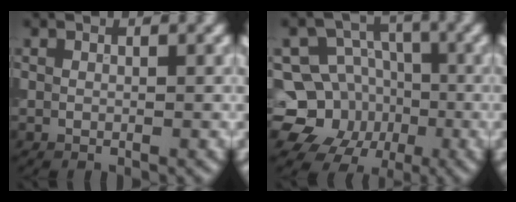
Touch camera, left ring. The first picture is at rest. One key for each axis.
{"total": 9.9, "fx": -2.6, "fy": 9.0, "fz": 3.2, "tx": -0.047, "ty": 0.001, "tz": -0.077}